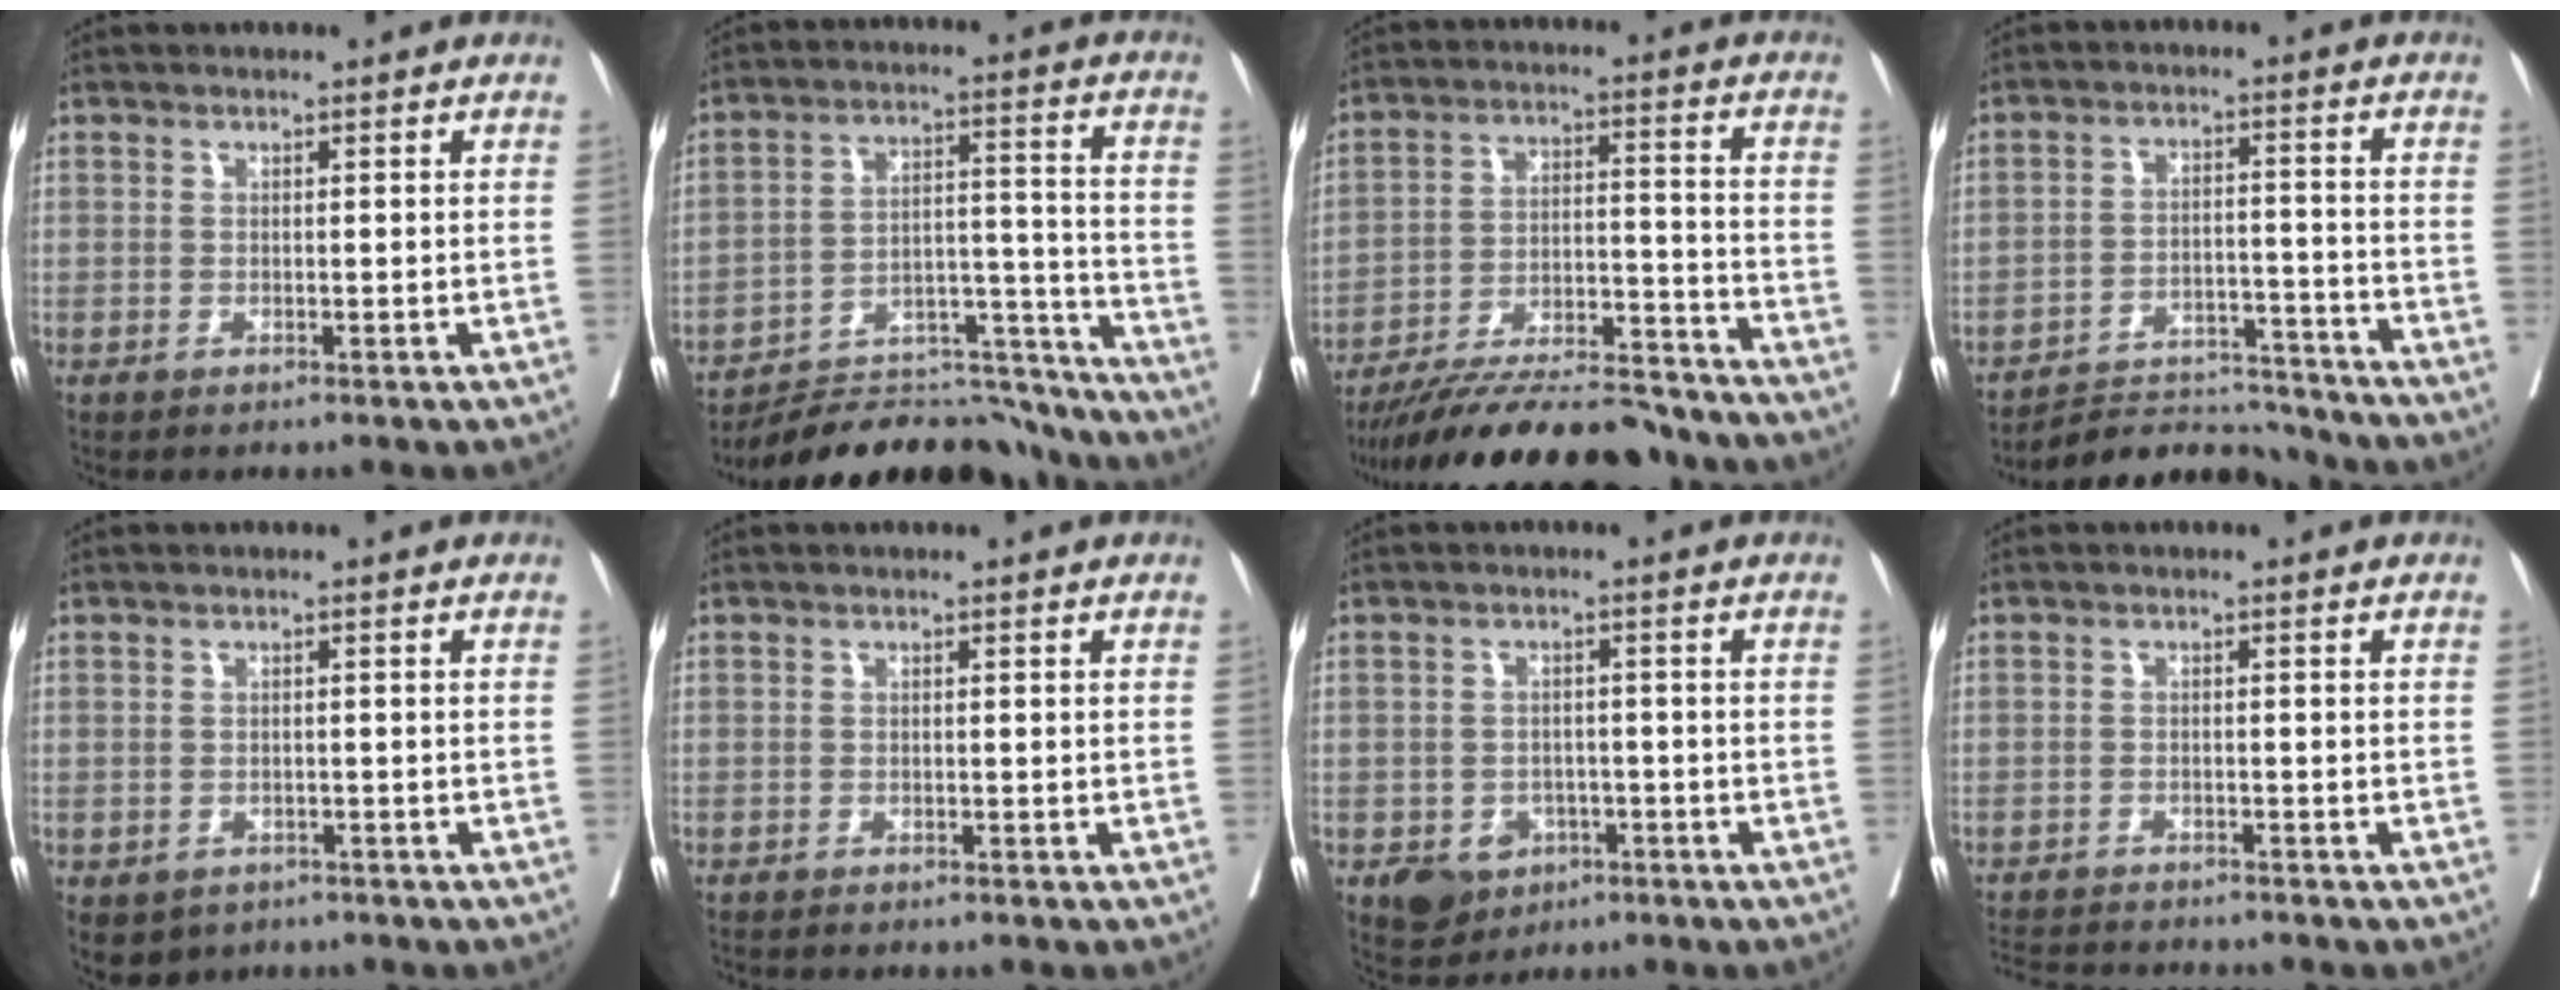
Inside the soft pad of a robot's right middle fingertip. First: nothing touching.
{"total": 19.7, "force": [-19.0, 3.5, 4.0], "torque": [-0.053, 0.040, -0.277]}
{"total": 22.4, "force": [-20.0, 3.4, 9.5], "torque": [-0.144, -0.003, -0.305]}
{"total": 8.7, "force": [-8.6, 1.3, -0.8], "torque": [0.021, 0.030, -0.133]}
{"total": 4.1, "force": [-2.5, 3.1, 1.1], "torque": [-0.016, 0.005, -0.028]}
{"total": 2.1, "force": [-1.8, 0.3, 1.1], "torque": [-0.020, -0.004, -0.021]}
{"total": 5.6, "force": [-2.8, 4.4, 1.9], "torque": [-0.025, 0.004, -0.035]}
{"total": 8.3, "force": [-7.8, 1.0, 2.8], "torque": [-0.045, -0.004, -0.113]}